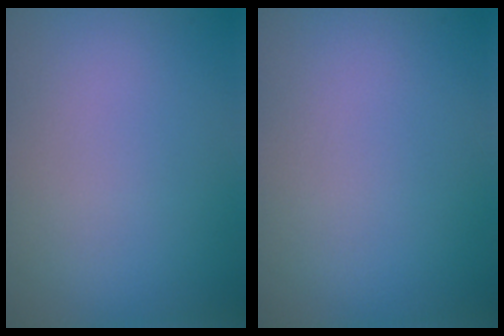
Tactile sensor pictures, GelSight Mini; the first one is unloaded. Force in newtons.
{"total": 0.0}